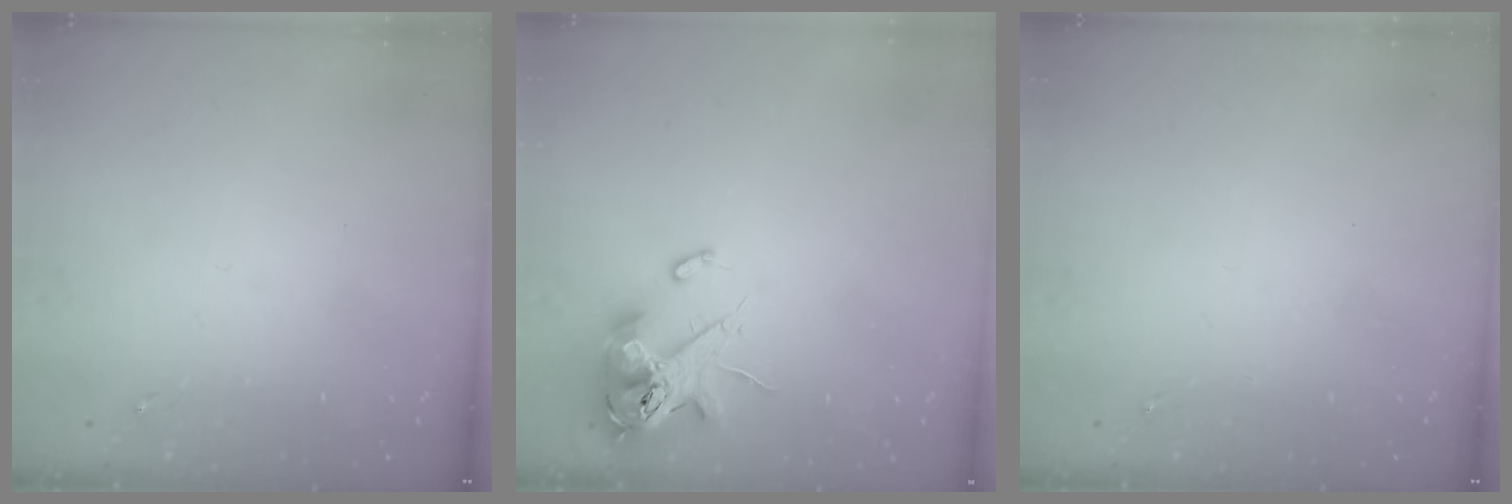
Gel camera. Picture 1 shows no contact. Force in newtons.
{"total": 13.2, "press": 13.0, "slide": 2.3}
{"total": 0.0}